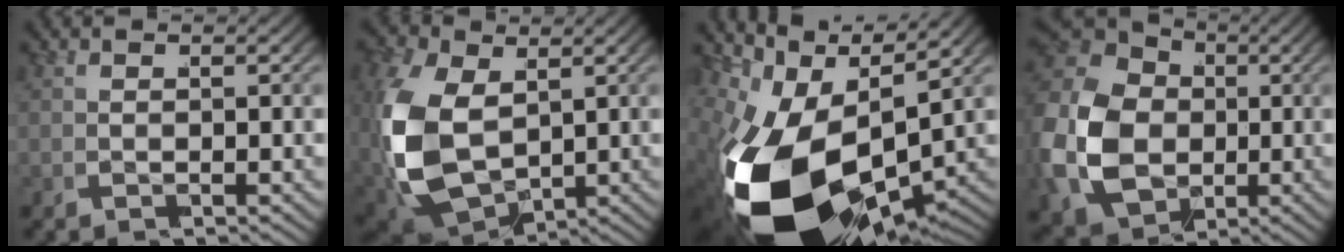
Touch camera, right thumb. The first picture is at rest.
{"total": 11.7, "force": [-1.8, 8.7, 7.6], "torque": [-0.232, -0.058, -0.005]}
{"total": 21.5, "force": [-5.9, 12.9, 16.2], "torque": [-0.327, -0.077, -0.064]}
{"total": 14.8, "force": [-1.2, 12.0, 8.6], "torque": [-0.229, -0.043, -0.014]}